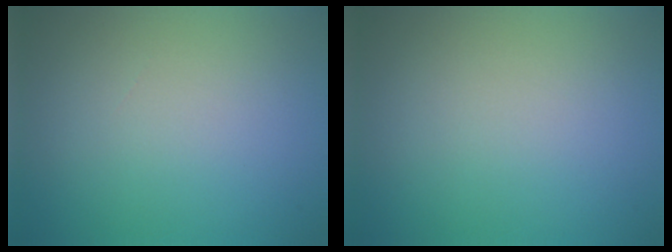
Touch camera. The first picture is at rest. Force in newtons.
{"total": 0.0}